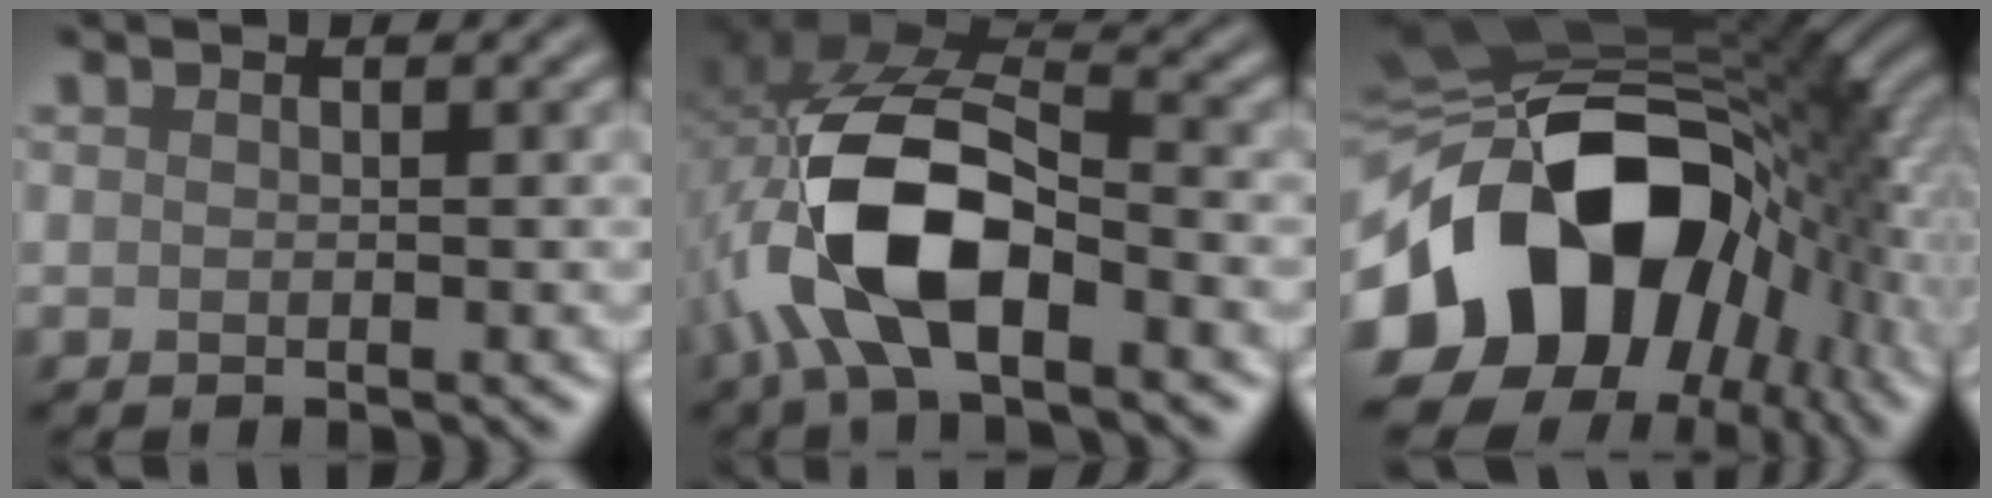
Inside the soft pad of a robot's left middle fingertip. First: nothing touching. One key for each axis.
{"total": 12.1, "fx": -3.7, "fy": 5.9, "fz": 9.9, "tx": -0.220, "ty": -0.002, "tz": -0.066}
{"total": 18.1, "fx": -3.5, "fy": 12.6, "fz": 12.6, "tx": -0.221, "ty": -0.008, "tz": -0.060}